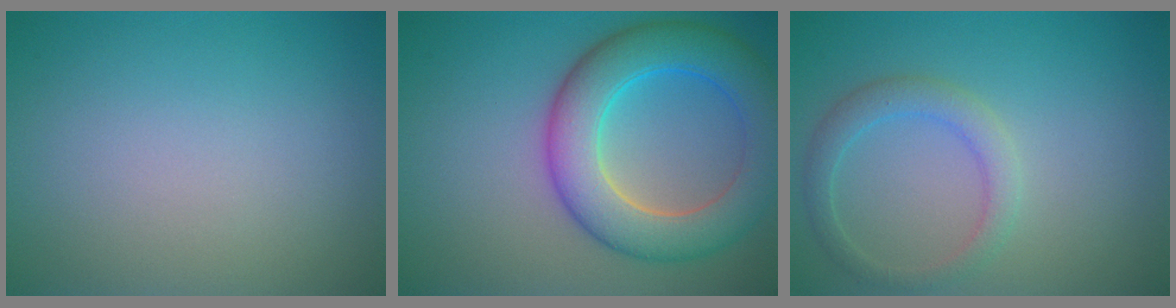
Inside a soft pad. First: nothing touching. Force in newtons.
{"total": 8.1, "press": 8.1, "slide": 0.4}
{"total": 2.5, "press": 2.5, "slide": 0.0}